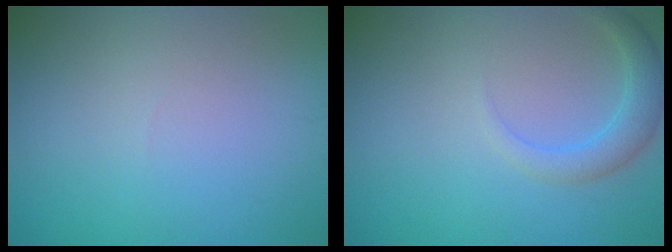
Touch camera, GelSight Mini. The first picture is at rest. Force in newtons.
{"total": 2.4, "press": 2.4, "slide": 0.2}